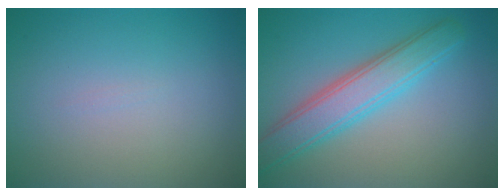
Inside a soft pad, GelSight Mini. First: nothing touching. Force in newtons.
{"total": 4.9, "press": 4.9, "slide": 0.3}